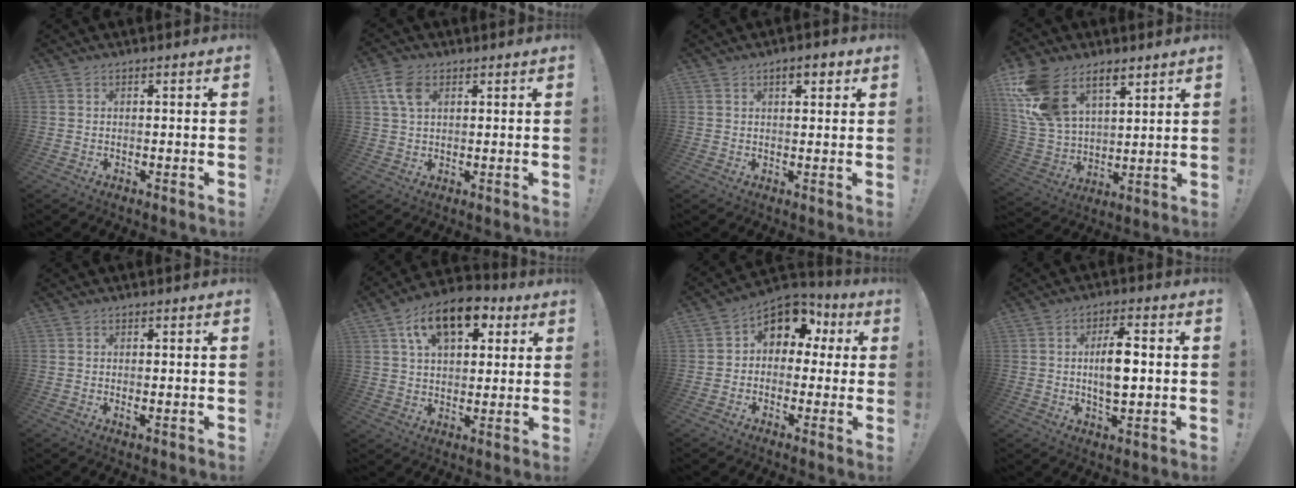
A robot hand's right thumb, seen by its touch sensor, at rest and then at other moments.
{"total": 6.9, "force": [2.6, 4.2, 4.8], "torque": [-0.095, 0.002, 0.051]}
{"total": 4.1, "force": [2.2, 1.6, 3.0], "torque": [-0.032, -0.008, 0.032]}
{"total": 16.9, "force": [9.6, 10.5, 9.1], "torque": [-0.185, -0.049, 0.185]}
{"total": 1.1, "force": [0.3, 0.0, 1.0], "torque": [-0.014, -0.004, 0.005]}
{"total": 14.8, "force": [7.2, 9.0, 9.3], "torque": [-0.149, -0.018, 0.129]}
{"total": 10.5, "force": [3.9, 8.0, 5.5], "torque": [-0.080, -0.016, 0.077]}
{"total": 9.1, "force": [0.6, 3.9, 8.2], "torque": [-0.151, 0.000, 0.002]}